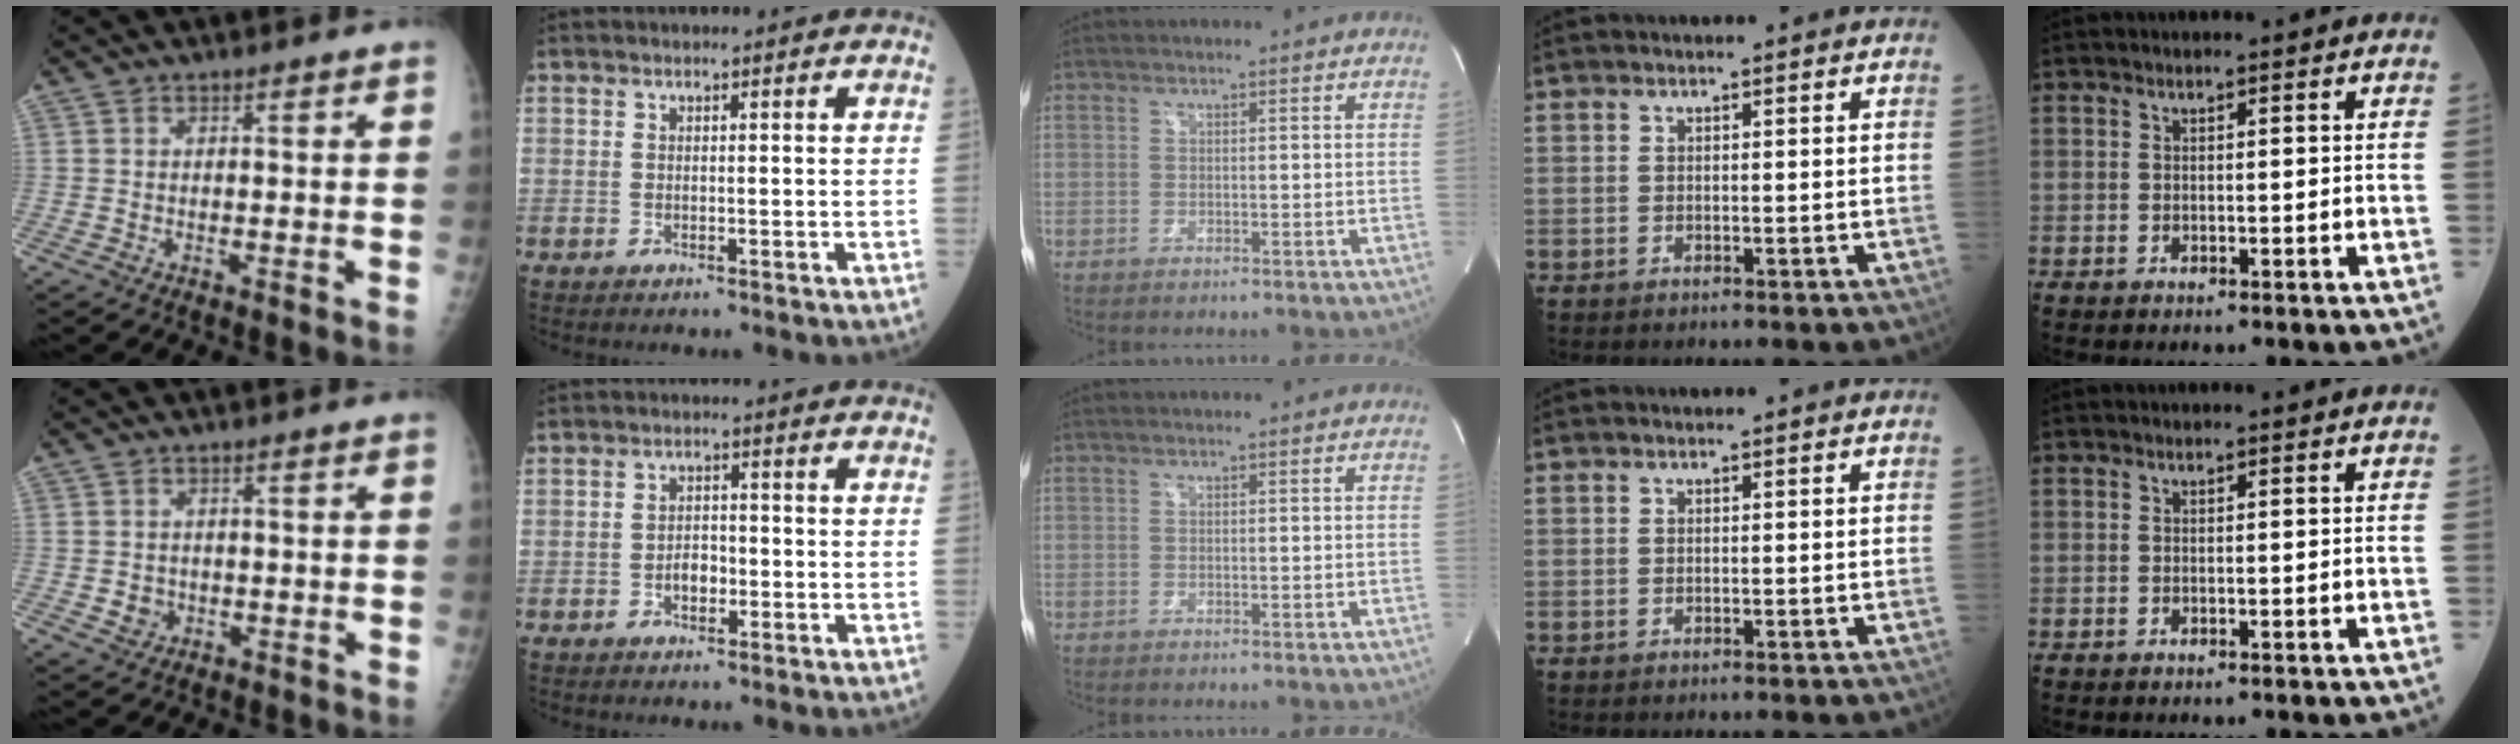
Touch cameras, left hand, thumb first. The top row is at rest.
{"thumb": {"total": 2.5, "force": [-0.4, 2.3, 0.8], "torque": [-0.001, 0.004, 0.000]}, "index": {"total": 2.5, "force": [-1.0, 1.5, 1.8], "torque": [-0.029, 0.006, -0.018]}}